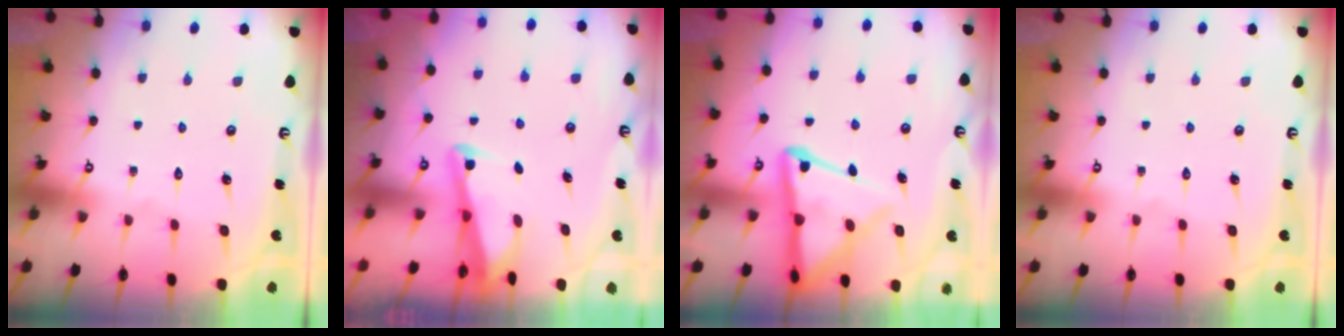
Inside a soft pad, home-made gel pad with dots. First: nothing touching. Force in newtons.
{"total": 2.8, "press": 2.8, "slide": 0.3}
{"total": 13.3, "press": 13.2, "slide": 1.4}
{"total": 0.0}